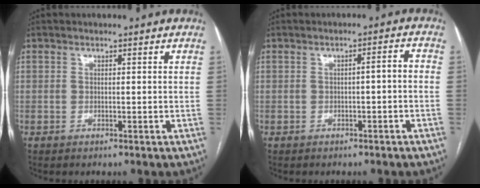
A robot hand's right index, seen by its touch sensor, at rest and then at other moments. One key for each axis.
{"total": 2.2, "fx": -0.6, "fy": 0.4, "fz": 2.1, "tx": -0.028, "ty": 0.012, "tz": -0.007}